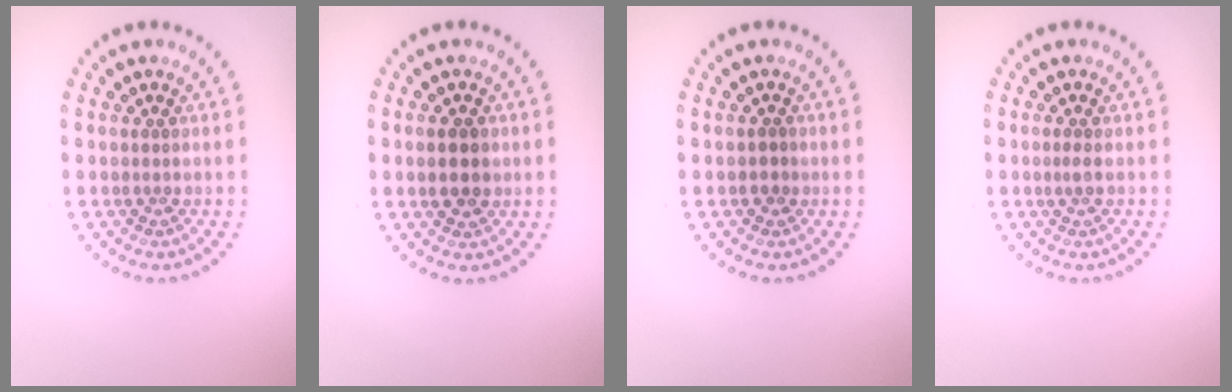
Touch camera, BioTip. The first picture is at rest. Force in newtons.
{"total": 2.3, "press": 2.3, "slide": 0.2}
{"total": 0.9, "press": 0.9, "slide": 0.1}
{"total": 0.6, "press": 0.5, "slide": 0.3}